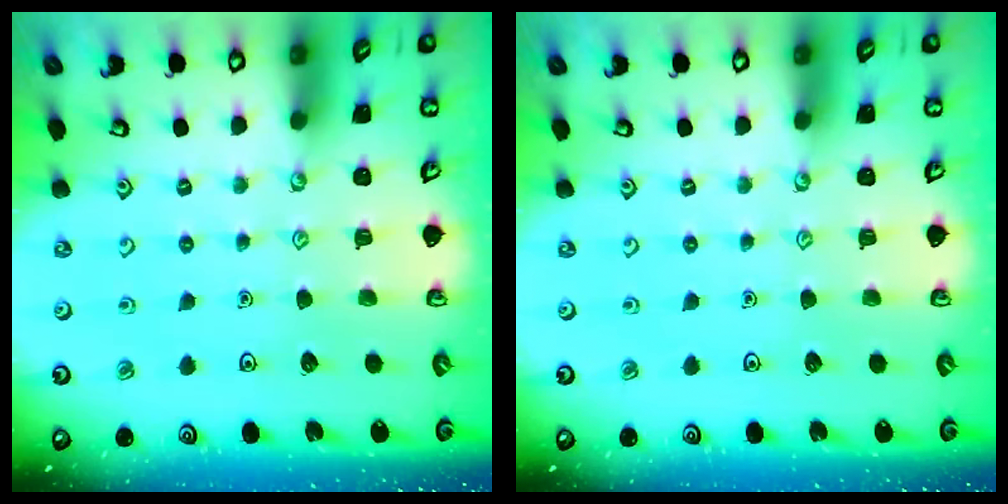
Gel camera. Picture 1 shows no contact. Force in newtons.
{"total": 0.0}